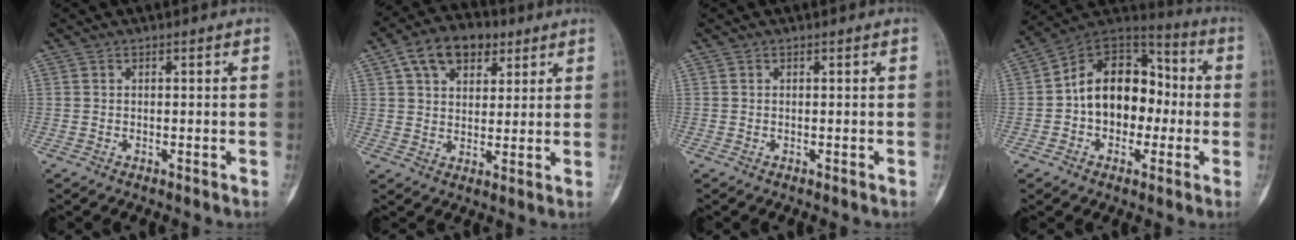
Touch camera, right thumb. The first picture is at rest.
{"total": 11.2, "force": [5.5, 7.1, 6.8], "torque": [-0.083, -0.002, 0.086]}
{"total": 0.0}
{"total": 16.0, "force": [-1.2, 11.5, 11.0], "torque": [-0.129, 0.049, -0.032]}